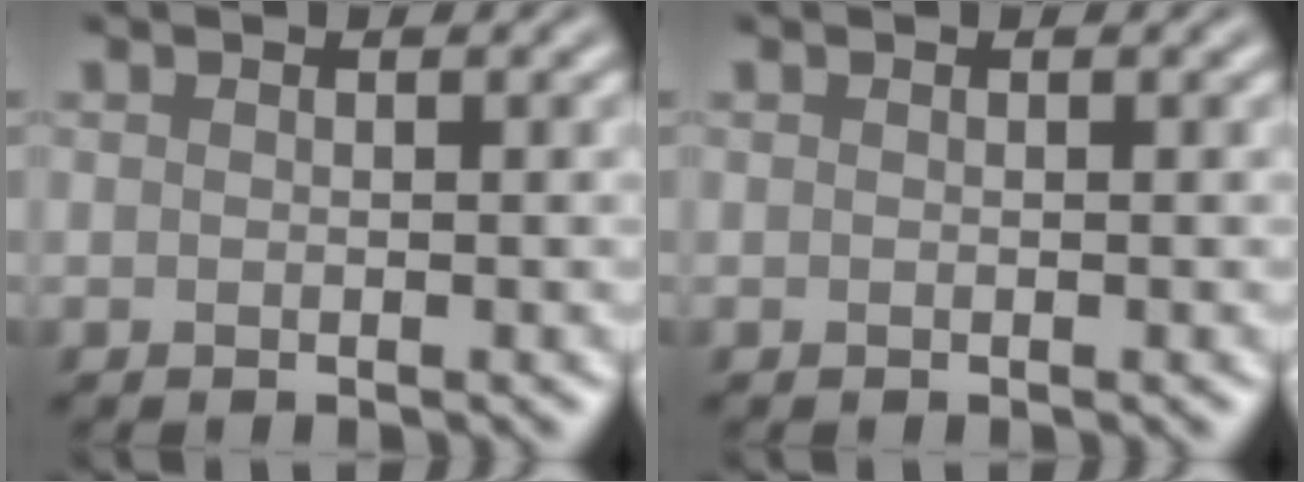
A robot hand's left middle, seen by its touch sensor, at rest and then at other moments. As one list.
[{"total": 0.0}]